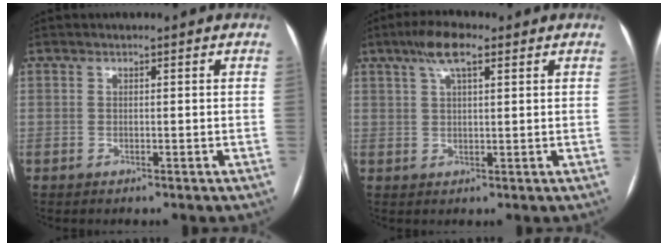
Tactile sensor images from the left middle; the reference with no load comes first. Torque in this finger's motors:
{"motor_torque": [0.59, -0.57, 0.09, 0.08]}